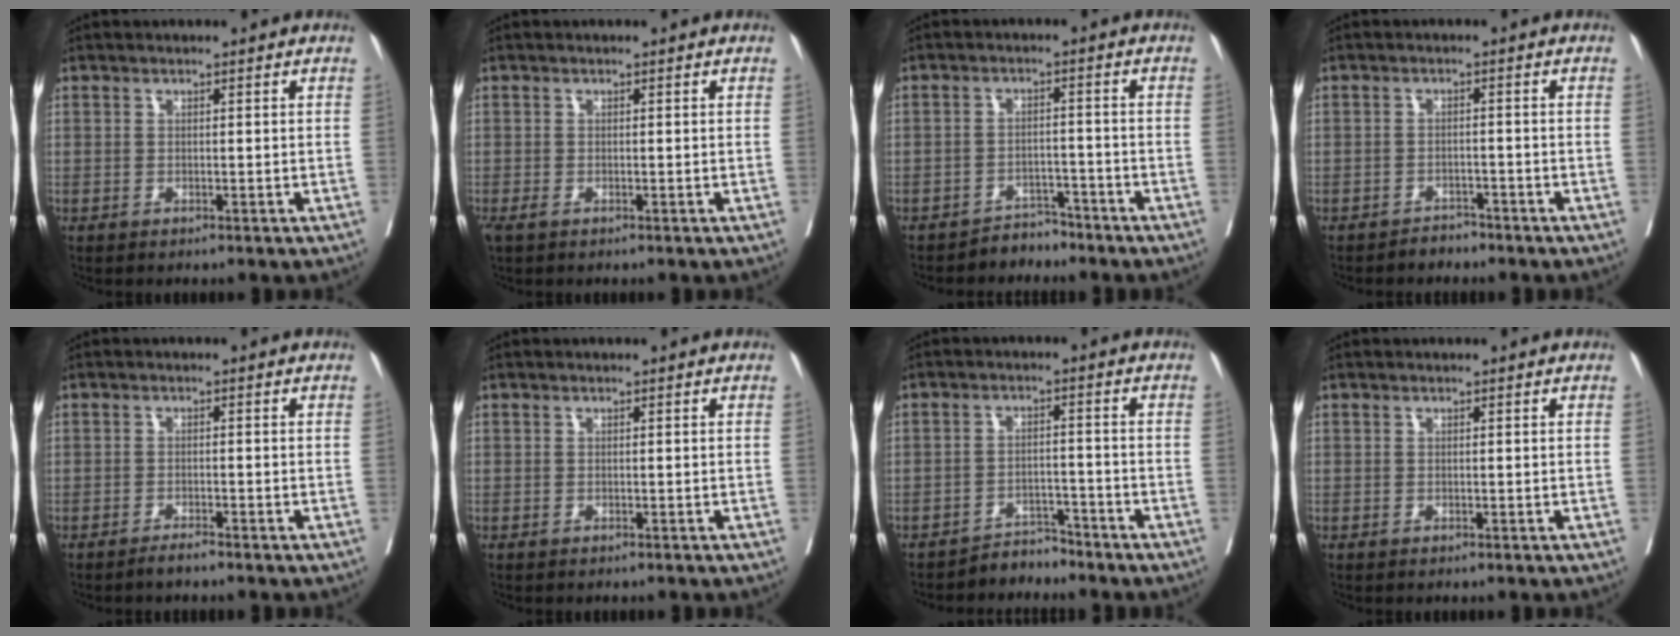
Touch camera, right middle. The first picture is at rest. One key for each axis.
{"total": 1.1, "fx": -0.7, "fy": 0.5, "fz": 0.8, "tx": -0.020, "ty": -0.004, "tz": -0.010}
{"total": 3.2, "fx": -3.0, "fy": 1.2, "fz": -0.4, "tx": 0.008, "ty": 0.001, "tz": -0.047}
{"total": 1.9, "fx": -1.7, "fy": 0.6, "fz": -0.1, "tx": -0.003, "ty": -0.001, "tz": -0.026}
{"total": 1.5, "fx": -1.4, "fy": -0.1, "fz": 0.6, "tx": -0.013, "ty": -0.003, "tz": -0.024}
{"total": 0.6, "fx": -0.6, "fy": 0.1, "fz": 0.1, "tx": -0.006, "ty": -0.001, "tz": -0.011}
{"total": 3.5, "fx": -3.3, "fy": 0.7, "fz": -0.6, "tx": 0.014, "ty": -0.001, "tz": -0.054}
{"total": 0.0}